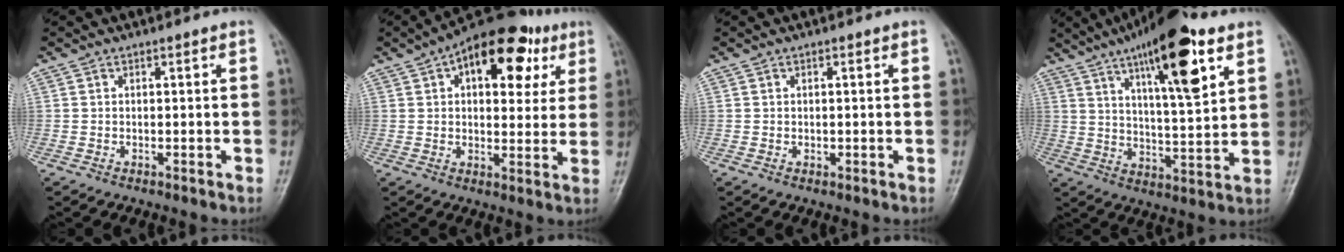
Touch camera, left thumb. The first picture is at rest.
{"total": 17.5, "force": [7.0, 9.5, 12.9], "torque": [-0.135, 0.001, 0.093]}
{"total": 0.5, "force": [0.0, 0.4, 0.3], "torque": [-0.004, -0.001, 0.001]}
{"total": 18.3, "force": [9.5, 4.8, 14.9], "torque": [-0.216, -0.033, 0.154]}